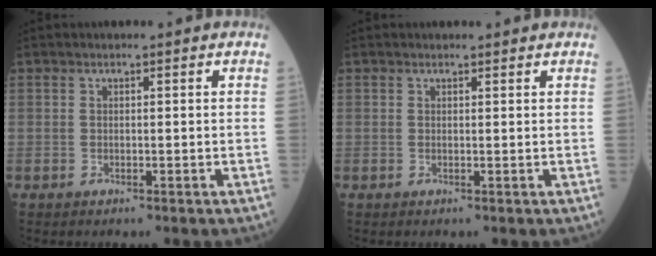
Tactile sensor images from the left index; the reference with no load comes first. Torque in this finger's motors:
{"motor_torque": [0.00, -0.22, -0.50, -0.03]}